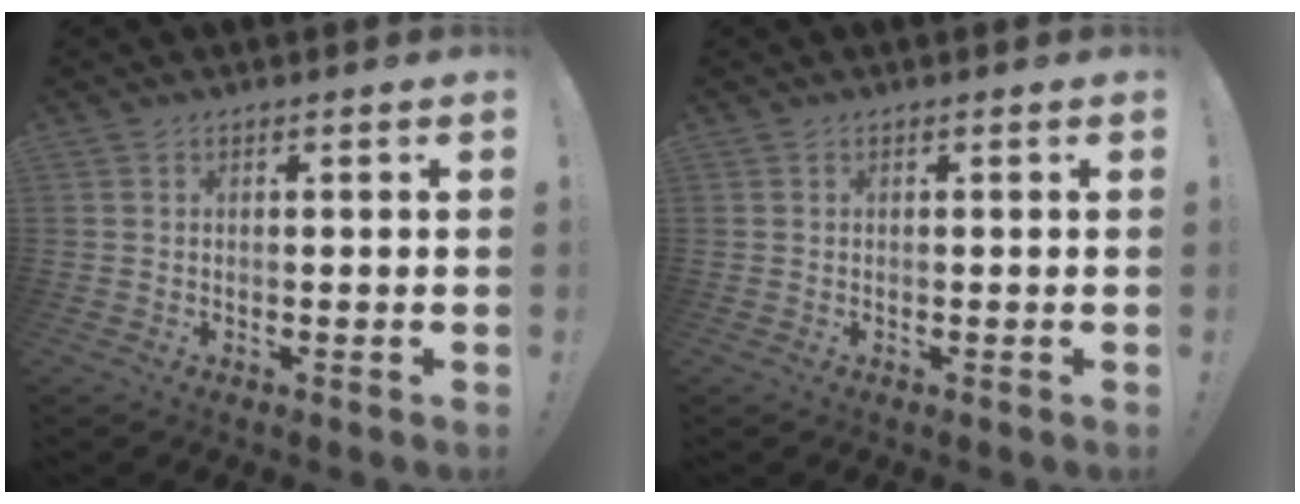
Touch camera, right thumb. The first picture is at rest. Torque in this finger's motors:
{"motor_torque": [0.00, 0.00, 0.00, 0.00, 0.00]}